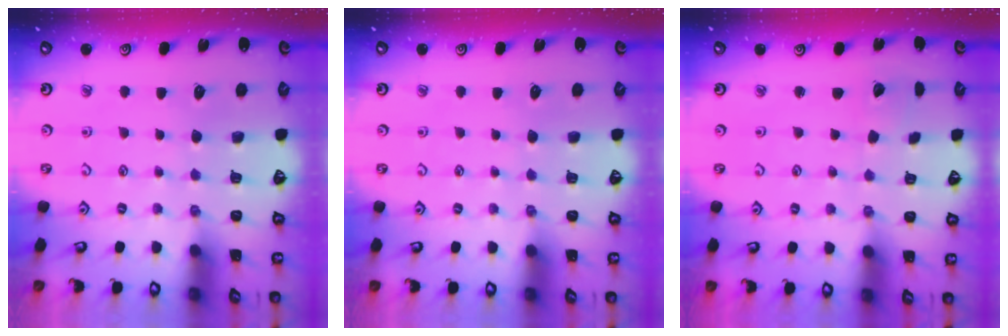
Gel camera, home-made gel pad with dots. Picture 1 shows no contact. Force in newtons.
{"total": 0.0}
{"total": 1.2, "press": 1.2, "slide": 0.1}